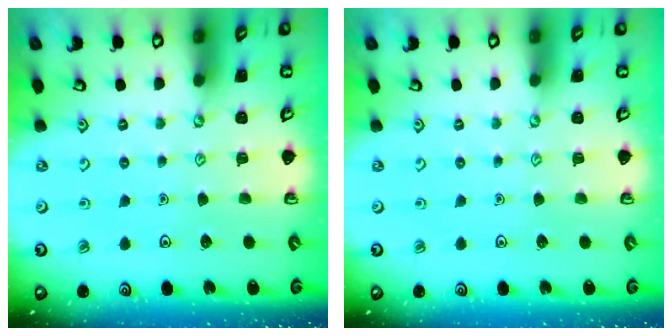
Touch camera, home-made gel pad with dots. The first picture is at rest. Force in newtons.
{"total": 0.0}